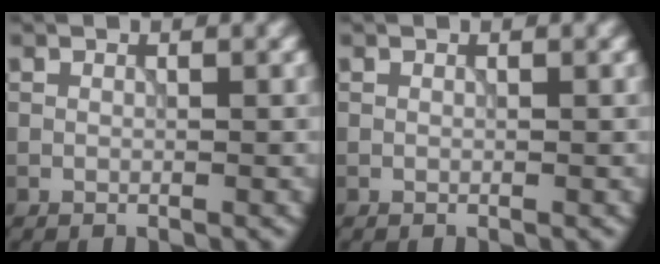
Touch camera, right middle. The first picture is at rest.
{"total": 0.0}